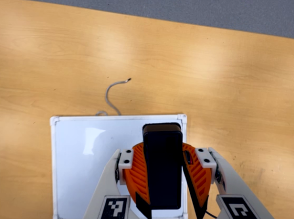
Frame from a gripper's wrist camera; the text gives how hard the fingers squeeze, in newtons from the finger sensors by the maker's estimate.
{"total": 11.1, "left": 10.3, "right": 11.8}